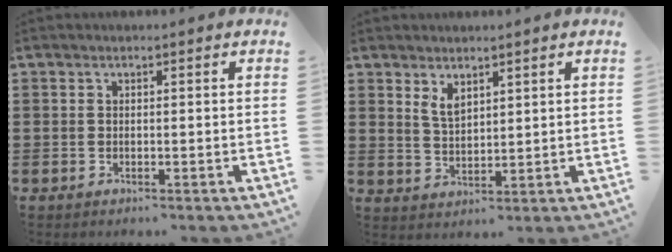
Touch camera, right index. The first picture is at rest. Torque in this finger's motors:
{"motor_torque": [0.05, 0.03, 0.13, 0.06]}